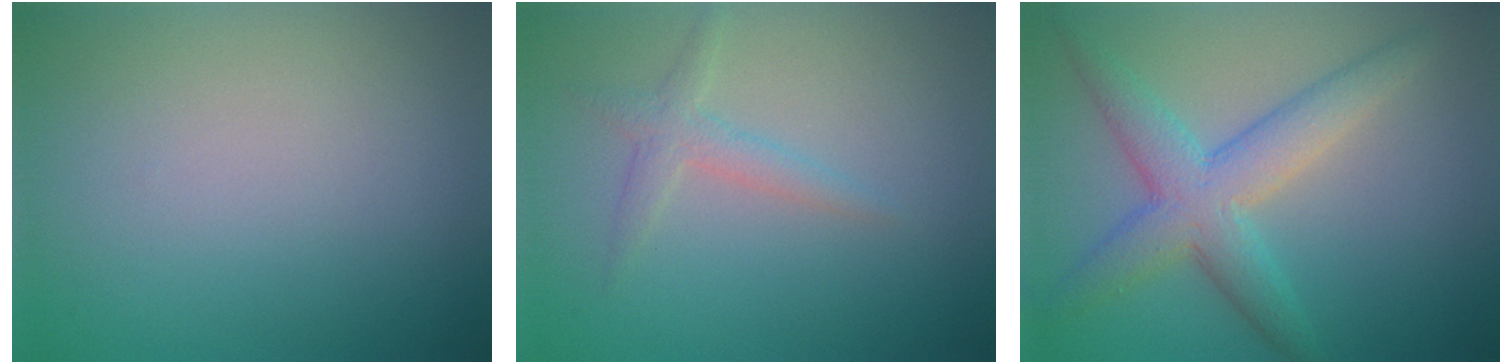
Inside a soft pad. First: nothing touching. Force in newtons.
{"total": 1.8, "press": 1.8, "slide": 0.1}
{"total": 5.4, "press": 5.4, "slide": 0.1}